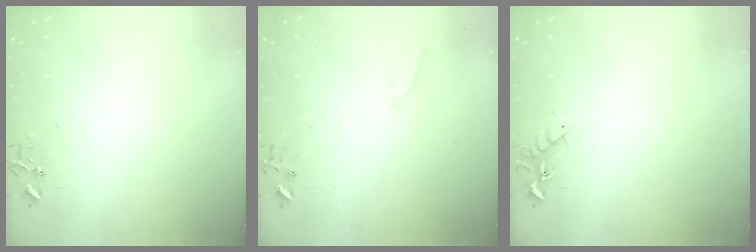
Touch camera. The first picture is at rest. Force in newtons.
{"total": 3.6, "press": 3.6, "slide": 0.5}
{"total": 7.0, "press": 6.9, "slide": 0.9}